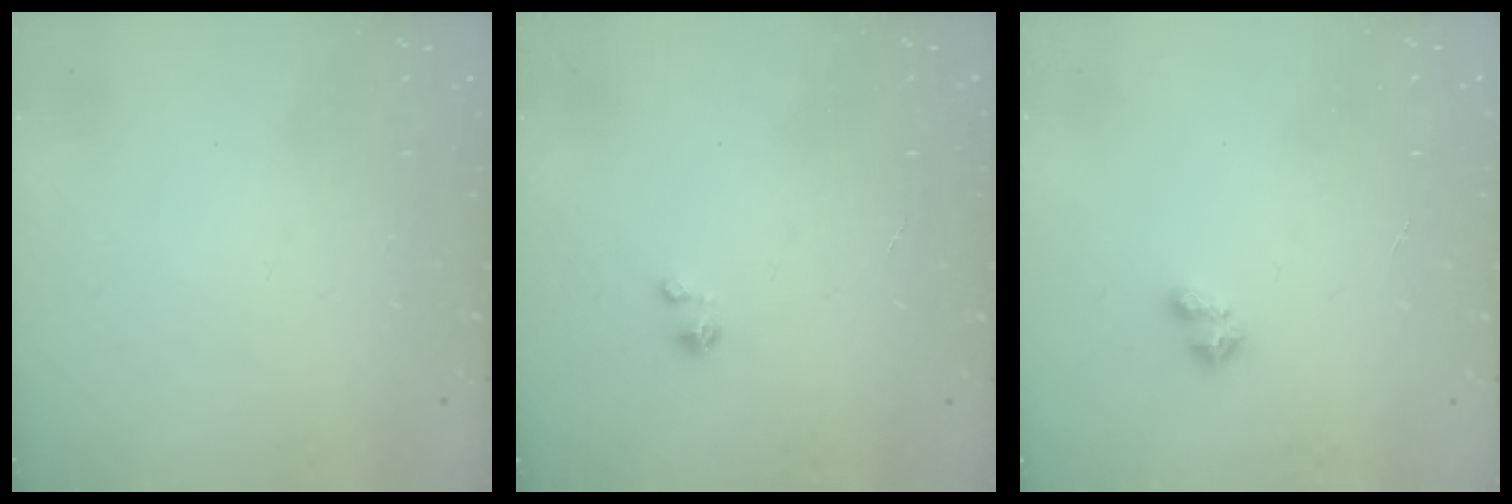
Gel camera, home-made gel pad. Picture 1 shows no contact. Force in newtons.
{"total": 0.0}
{"total": 1.9, "press": 1.9, "slide": 0.4}